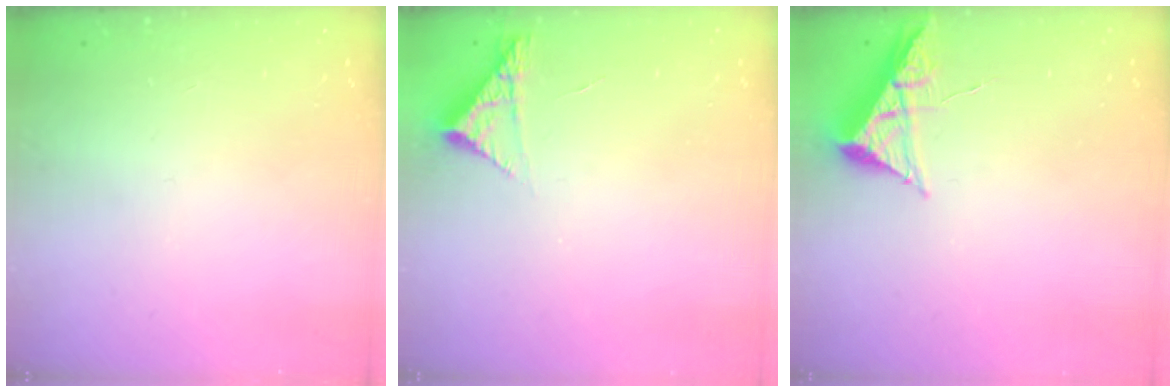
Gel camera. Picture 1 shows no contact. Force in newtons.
{"total": 4.3, "press": 4.3, "slide": 0.3}
{"total": 7.9, "press": 7.9, "slide": 0.8}